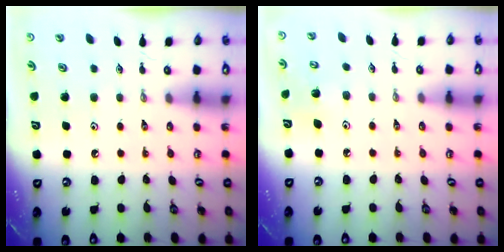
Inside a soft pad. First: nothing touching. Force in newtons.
{"total": 4.6, "press": 4.6, "slide": 0.3}